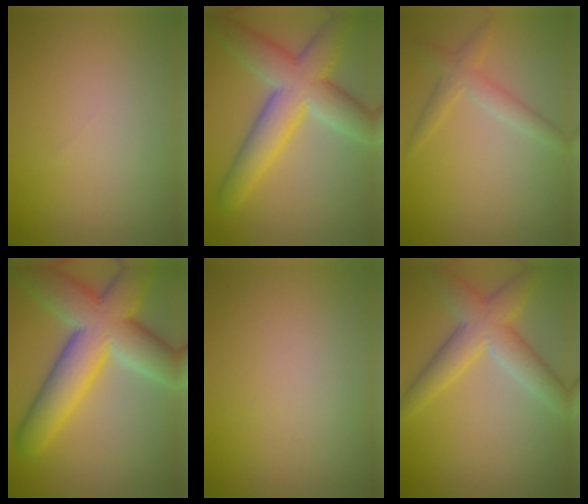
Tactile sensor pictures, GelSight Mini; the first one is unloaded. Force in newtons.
{"total": 8.5, "press": 8.5, "slide": 0.3}
{"total": 2.3, "press": 2.3, "slide": 0.2}
{"total": 11.5, "press": 11.5, "slide": 0.8}
{"total": 0.0}
{"total": 5.6, "press": 5.6, "slide": 0.1}